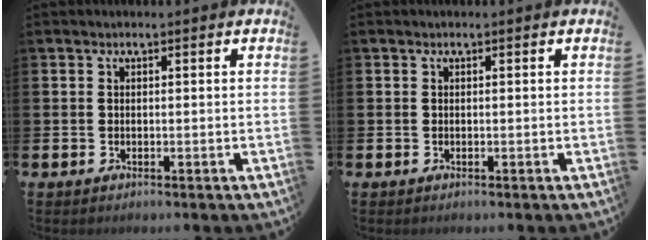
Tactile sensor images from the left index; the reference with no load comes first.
{"total": 0.0}